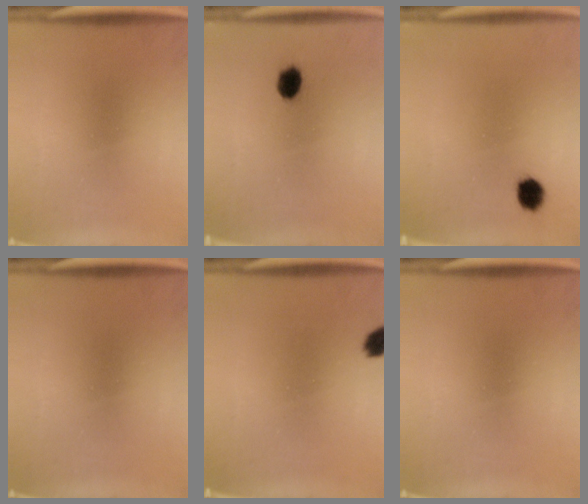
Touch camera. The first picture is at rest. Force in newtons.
{"total": 3.9}
{"total": 4.5}
{"total": 0.0}
{"total": 2.9}
{"total": 0.0}